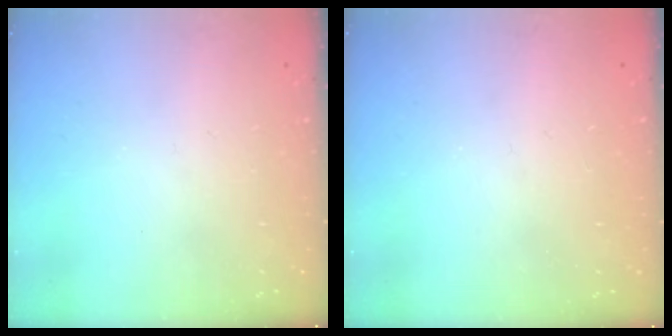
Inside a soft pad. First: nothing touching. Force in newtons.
{"total": 2.2, "press": 2.2, "slide": 0.0}